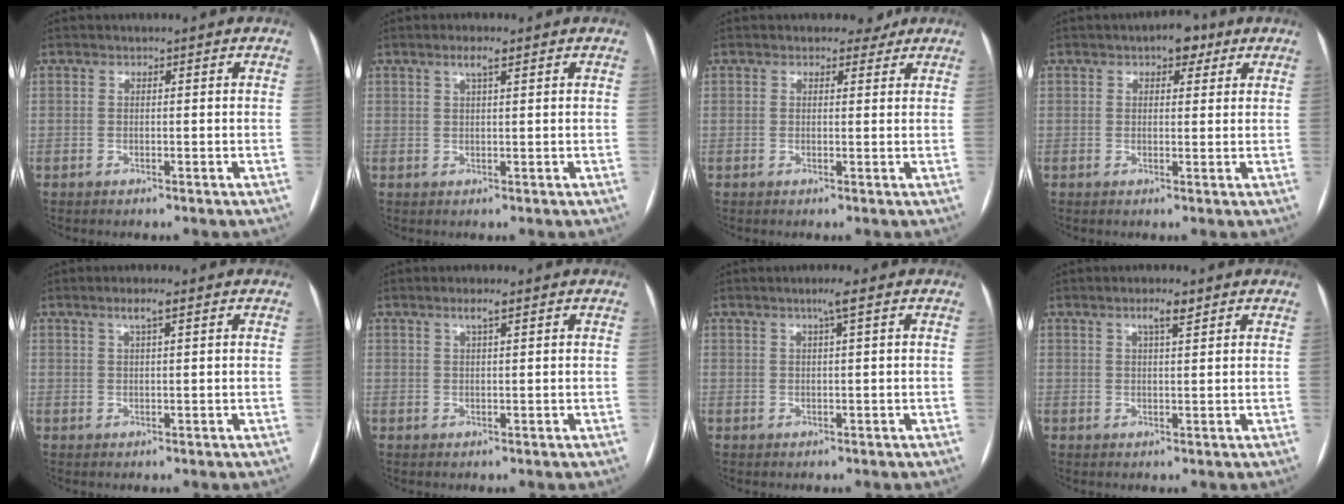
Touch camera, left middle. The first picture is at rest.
{"total": 2.3, "force": [1.3, 0.1, 1.8], "torque": [-0.037, 0.004, 0.024]}
{"total": 2.2, "force": [1.8, 1.2, 0.4], "torque": [-0.001, 0.003, 0.019]}
{"total": 4.0, "force": [2.3, 2.0, 2.5], "torque": [-0.032, 0.017, 0.029]}
{"total": 2.4, "force": [1.4, 0.1, 2.0], "torque": [-0.041, 0.006, 0.025]}
{"total": 2.0, "force": [1.2, 0.1, 1.6], "torque": [-0.032, 0.004, 0.023]}
{"total": 2.1, "force": [1.1, -0.4, 1.8], "torque": [-0.035, 0.003, 0.020]}
{"total": 2.9, "force": [1.8, 0.4, 2.2], "torque": [-0.040, 0.004, 0.029]}